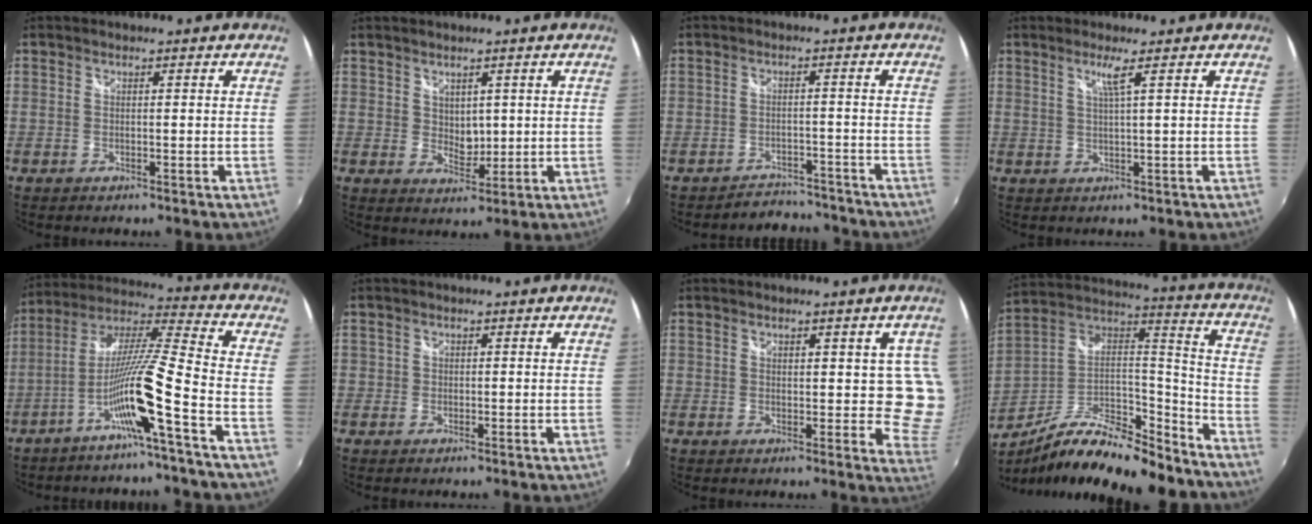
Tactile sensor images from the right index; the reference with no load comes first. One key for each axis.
{"total": 3.5, "fx": 1.3, "fy": 2.7, "fz": 1.8, "tx": -0.021, "ty": -0.004, "tz": 0.028}
{"total": 3.2, "fx": -3.0, "fy": -0.4, "fz": -1.1, "tx": 0.021, "ty": 0.004, "tz": -0.042}
{"total": 2.6, "fx": 1.3, "fy": -0.7, "fz": 2.1, "tx": -0.039, "ty": -0.007, "tz": 0.025}
{"total": 12.5, "fx": -6.5, "fy": -1.3, "fz": 10.6, "tx": -0.198, "ty": 0.001, "tz": -0.121}
{"total": 1.2, "fx": 0.2, "fy": -1.0, "fz": -0.7, "tx": 0.017, "ty": -0.008, "tz": 0.004}
{"total": 5.1, "fx": 2.5, "fy": 1.6, "fz": 4.1, "tx": -0.024, "ty": -0.007, "tz": 0.048}
{"total": 24.1, "fx": -18.3, "fy": 6.9, "fz": 14.2, "tx": -0.235, "ty": 0.004, "tz": -0.283}